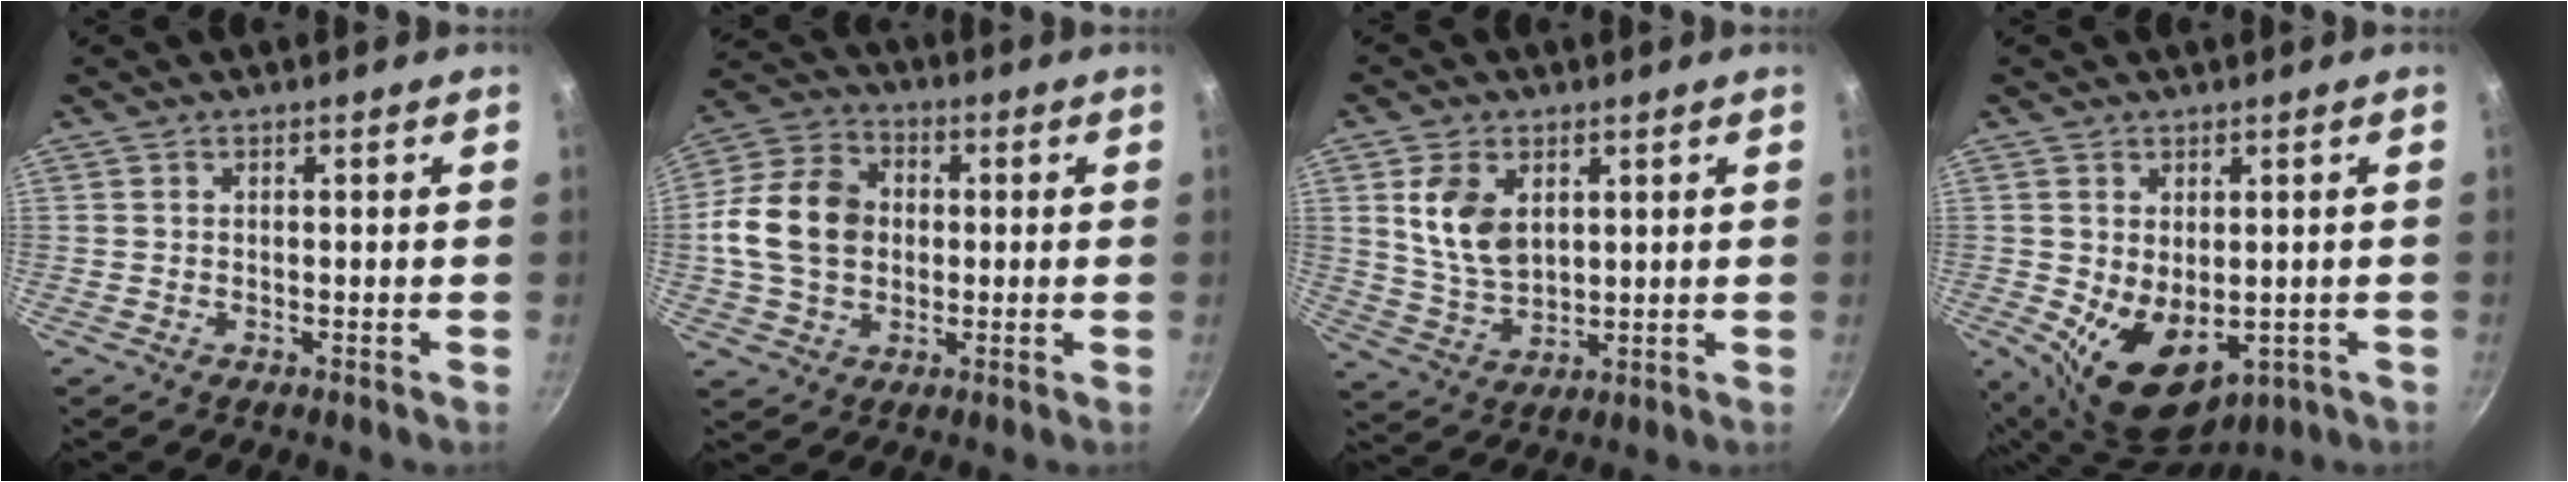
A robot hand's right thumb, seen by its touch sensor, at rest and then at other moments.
{"total": 14.3, "force": [0.3, 11.1, 9.0], "torque": [-0.145, 0.018, -0.007]}
{"total": 9.8, "force": [3.1, 6.3, 6.8], "torque": [-0.118, -0.023, 0.068]}
{"total": 10.6, "force": [-1.3, 7.0, 7.9], "torque": [-0.108, -0.020, 0.004]}